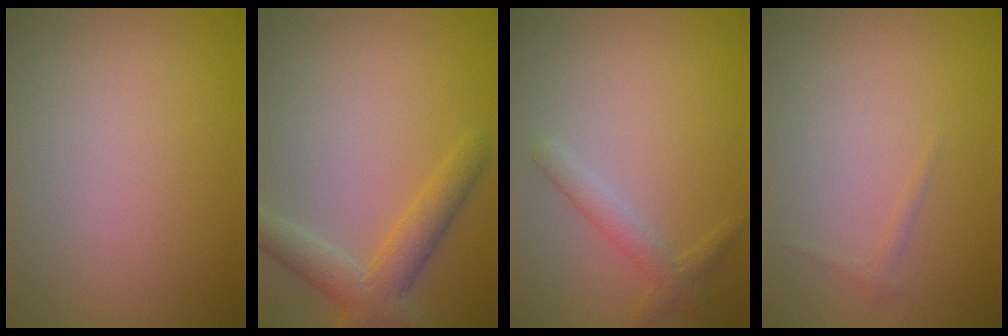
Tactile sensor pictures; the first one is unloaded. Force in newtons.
{"total": 4.2, "press": 4.2, "slide": 0.1}
{"total": 2.0, "press": 2.0, "slide": 0.1}
{"total": 0.6, "press": 0.6, "slide": 0.0}